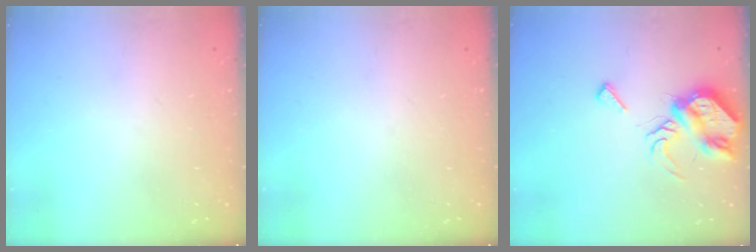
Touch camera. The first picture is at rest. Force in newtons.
{"total": 0.0}
{"total": 9.0, "press": 9.0, "slide": 0.6}